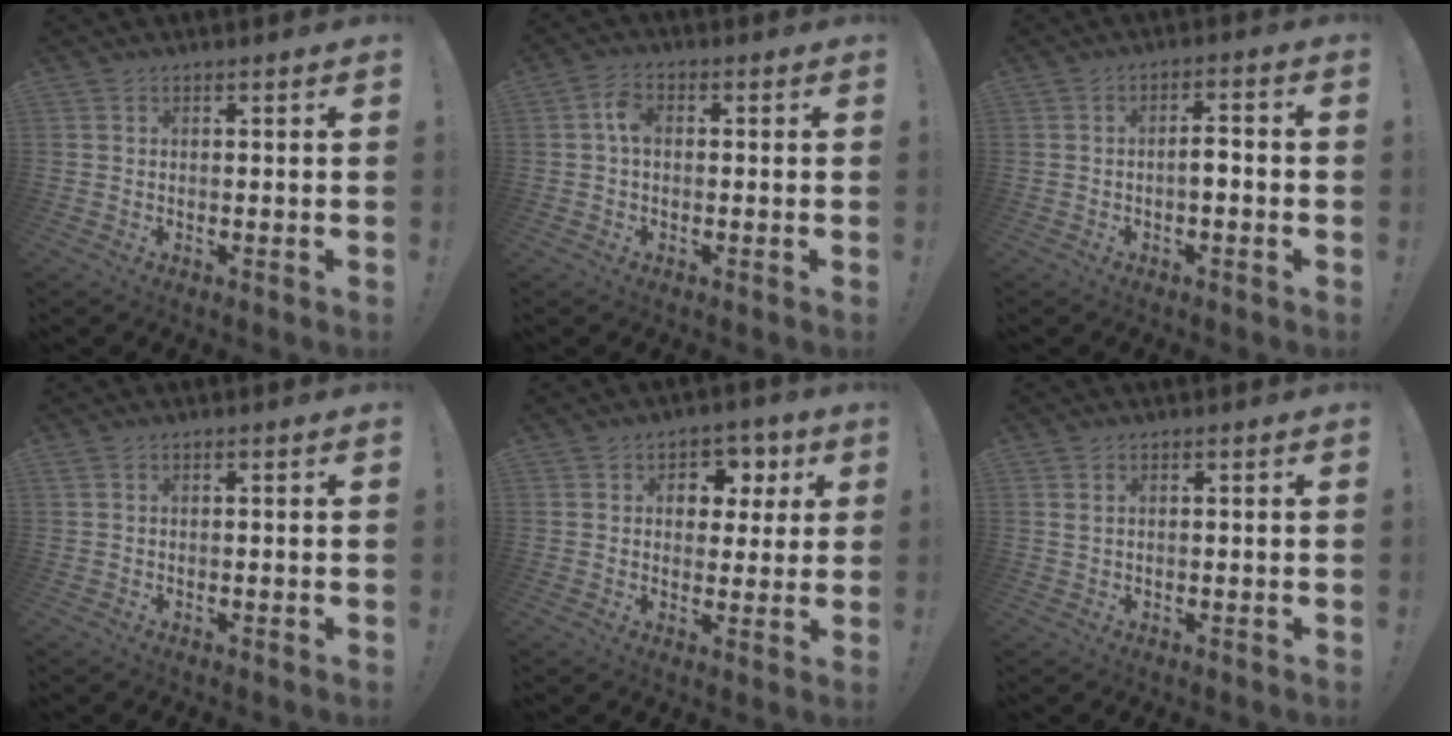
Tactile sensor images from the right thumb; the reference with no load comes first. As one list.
[{"total": 4.5, "force": [0.4, 2.6, 3.6], "torque": [-0.060, 0.011, 0.006]}, {"total": 3.7, "force": [-1.4, 1.0, 3.3], "torque": [-0.057, 0.006, -0.025]}, {"total": 0.6, "force": [-0.2, 0.3, 0.5], "torque": [-0.010, 0.001, -0.004]}, {"total": 7.7, "force": [2.6, 6.5, 3.2], "torque": [-0.025, -0.016, 0.048]}, {"total": 1.2, "force": [0.9, 0.5, 0.7], "torque": [-0.015, 0.003, 0.016]}]